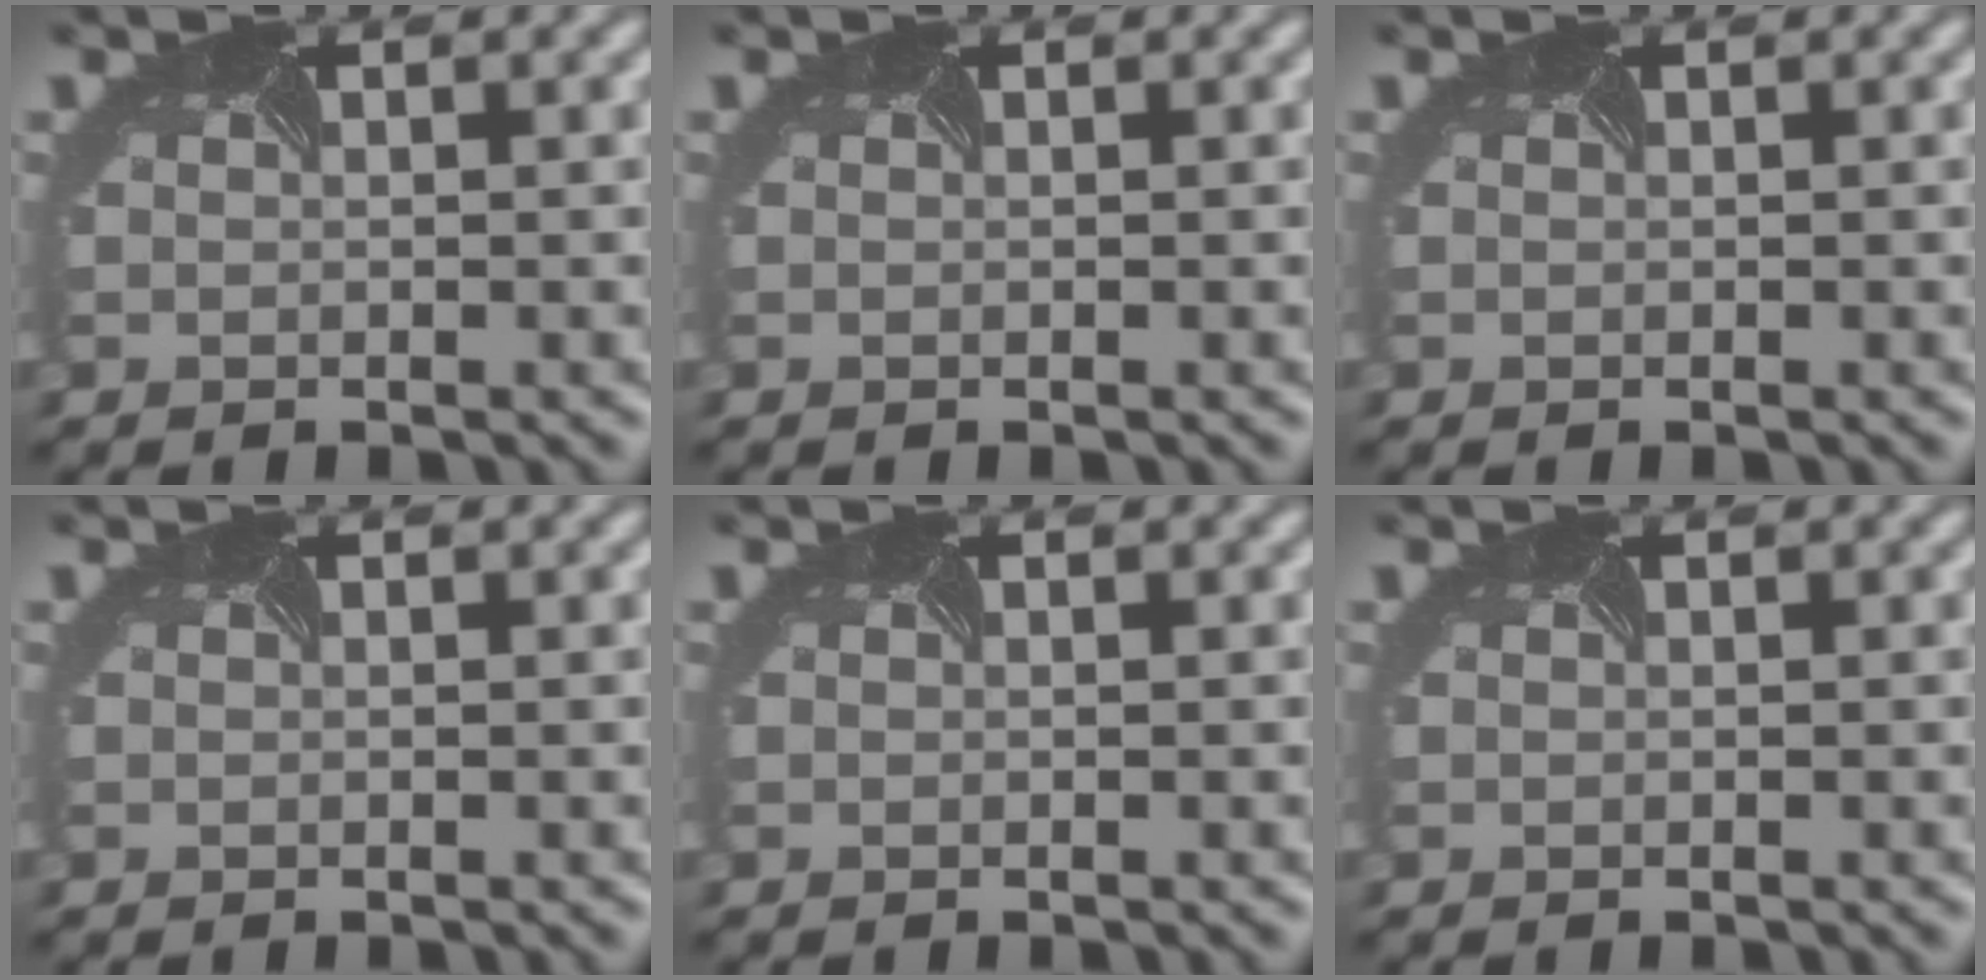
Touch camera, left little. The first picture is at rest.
{"total": 0.0}
{"total": 0.0}
{"total": 0.0}
{"total": 0.0}
{"total": 0.0}